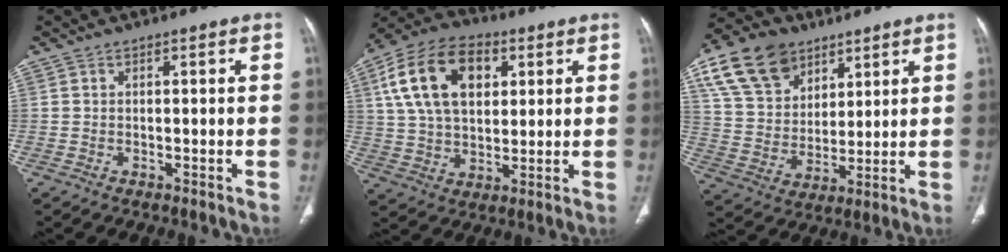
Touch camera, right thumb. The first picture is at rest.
{"total": 18.1, "force": [5.8, 11.4, 12.8], "torque": [-0.217, 0.003, 0.100]}
{"total": 16.9, "force": [9.3, 11.6, 8.0], "torque": [-0.130, -0.013, 0.177]}